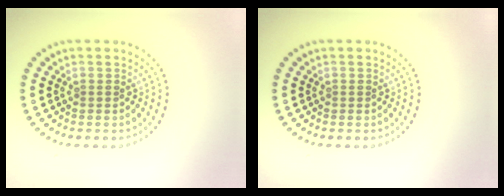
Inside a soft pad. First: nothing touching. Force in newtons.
{"total": 0.0}